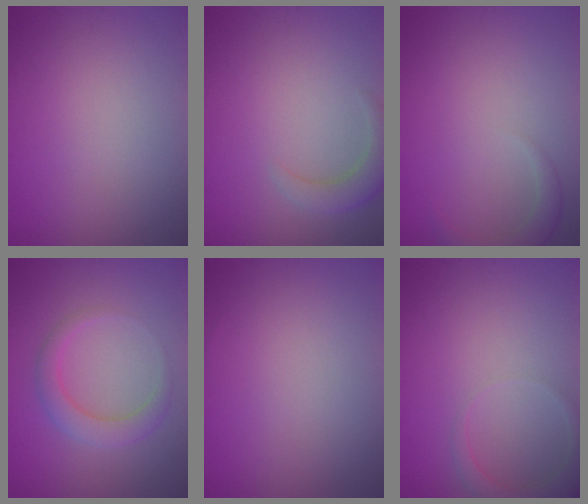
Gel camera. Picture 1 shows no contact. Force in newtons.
{"total": 2.7, "press": 2.7, "slide": 0.3}
{"total": 1.8, "press": 1.8, "slide": 0.1}
{"total": 2.8, "press": 2.8, "slide": 0.1}
{"total": 0.0}
{"total": 2.6, "press": 2.6, "slide": 0.2}